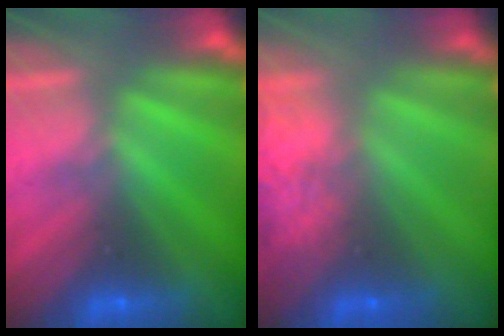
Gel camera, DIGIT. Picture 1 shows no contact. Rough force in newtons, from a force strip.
{"total": 7.1}